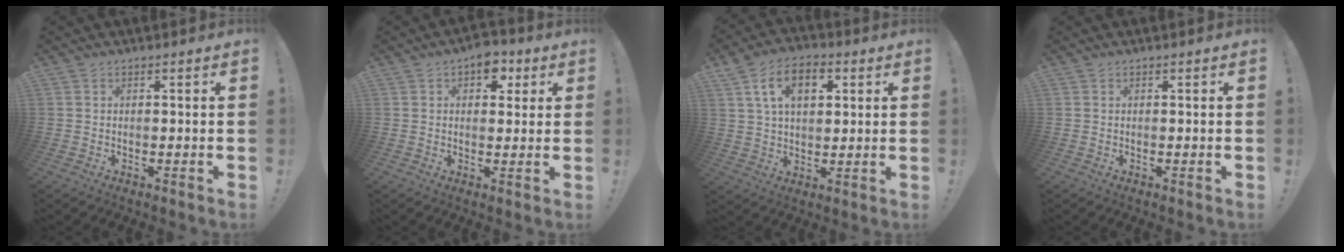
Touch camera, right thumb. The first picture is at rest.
{"total": 6.6, "force": [3.2, 4.4, 3.7], "torque": [-0.027, -0.013, 0.051]}
{"total": 12.6, "force": [4.6, 7.8, 8.7], "torque": [-0.134, 0.007, 0.084]}
{"total": 0.0}